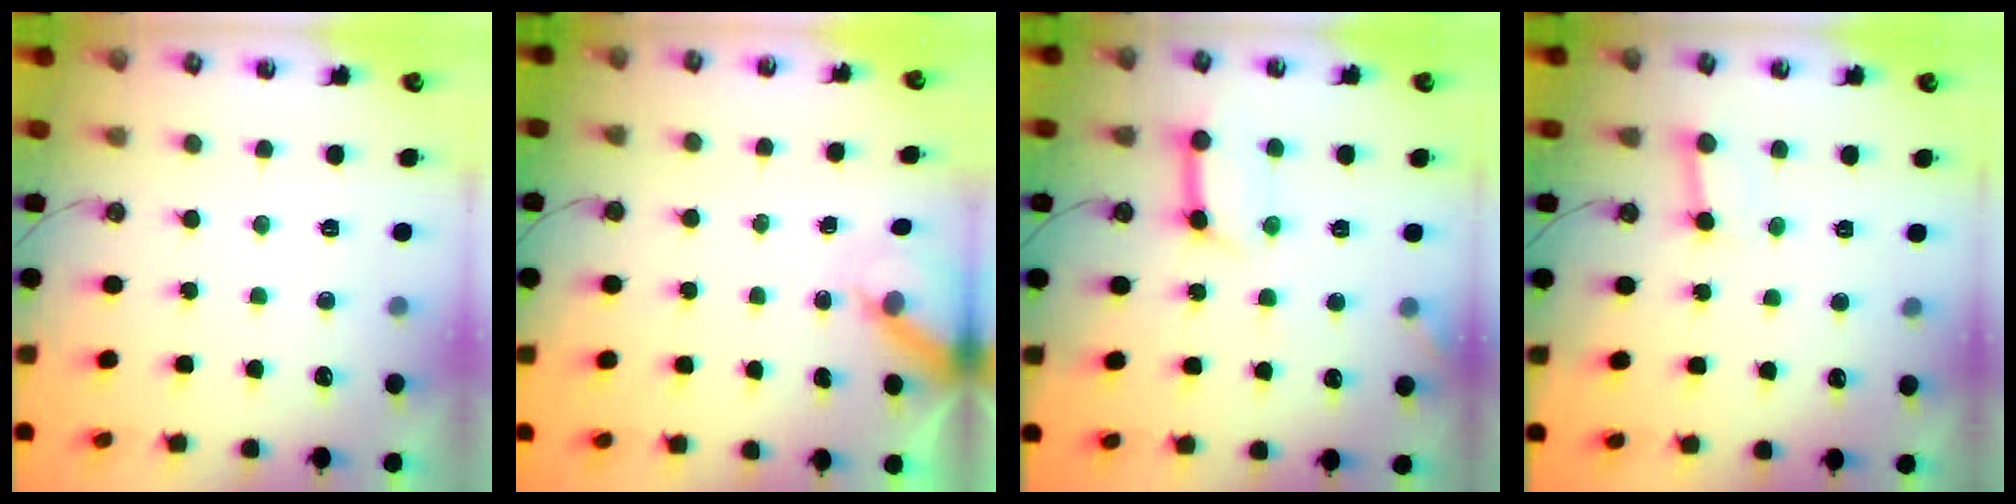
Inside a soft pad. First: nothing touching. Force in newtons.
{"total": 6.8, "press": 6.8, "slide": 0.5}
{"total": 10.8, "press": 10.8, "slide": 0.9}
{"total": 4.4, "press": 4.4, "slide": 0.4}